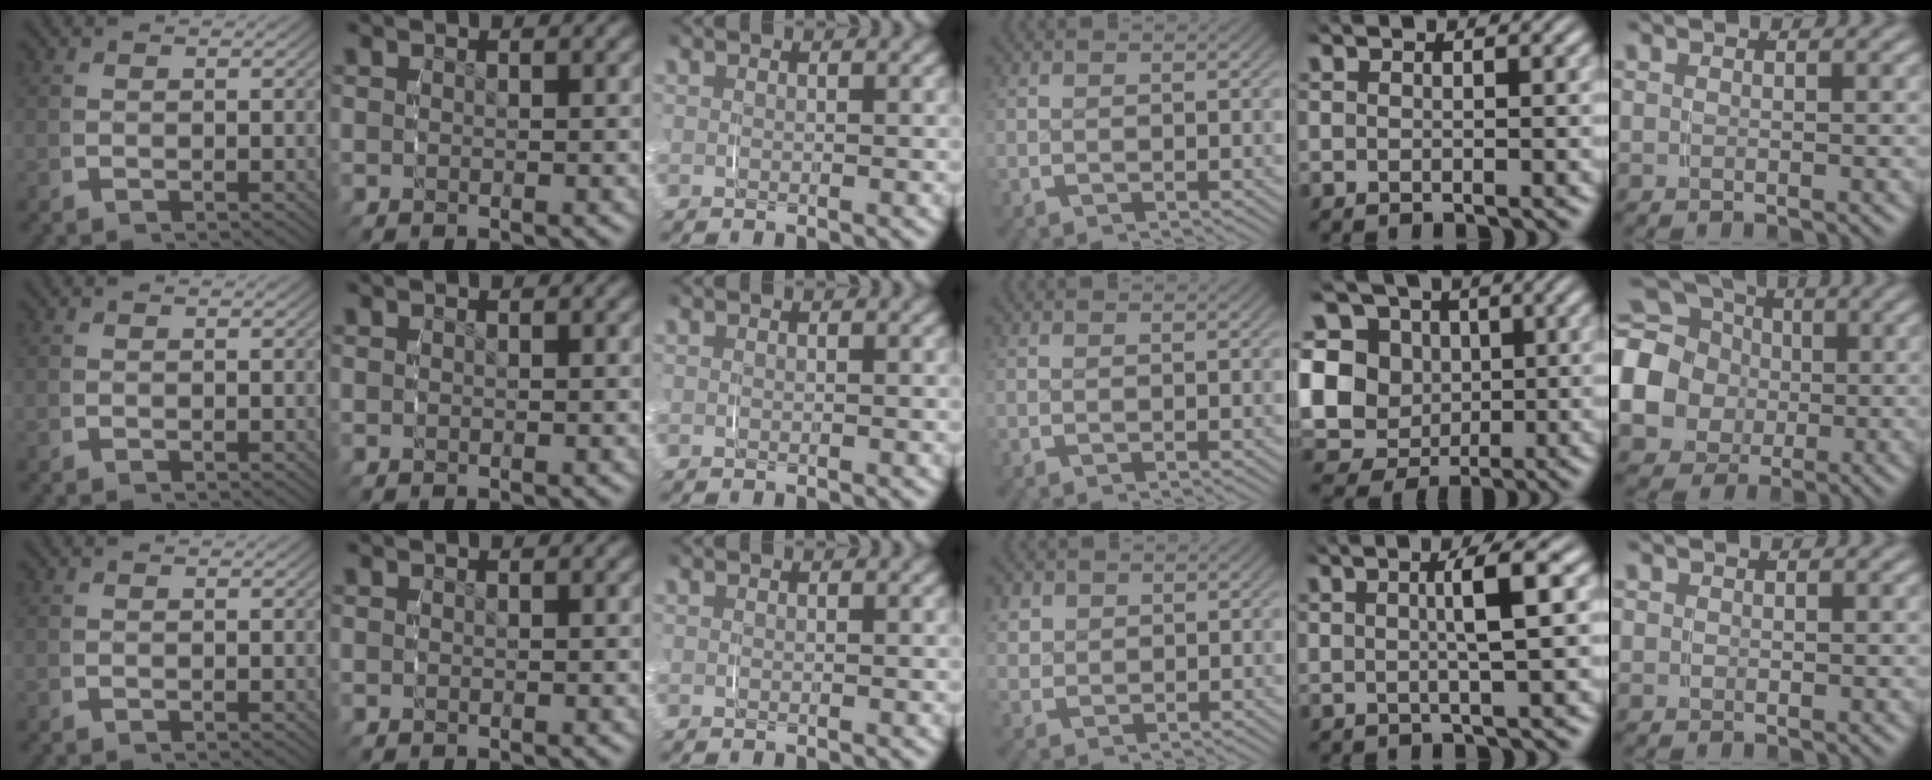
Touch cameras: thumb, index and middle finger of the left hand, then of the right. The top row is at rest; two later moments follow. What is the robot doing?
{"motion": "grasp_and_lifting", "object": "paper towel"}